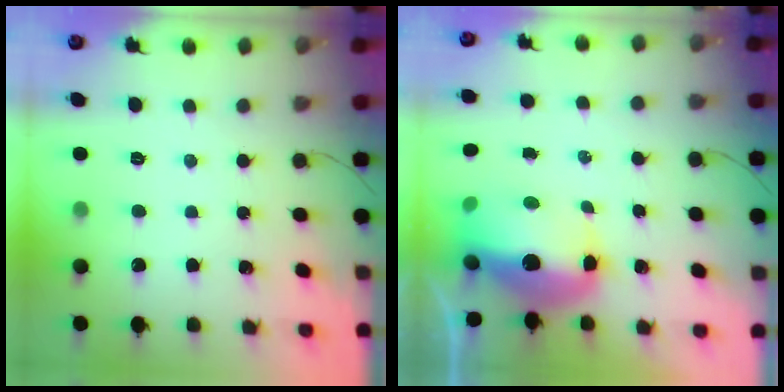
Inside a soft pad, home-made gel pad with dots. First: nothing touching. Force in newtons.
{"total": 14.4, "press": 14.2, "slide": 2.6}